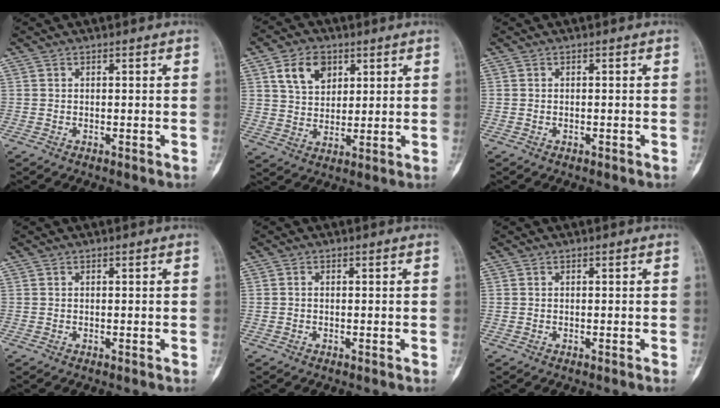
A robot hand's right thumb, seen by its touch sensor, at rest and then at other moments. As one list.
[{"total": 8.5, "force": [4.0, 6.0, 4.6], "torque": [-0.058, -0.015, 0.074]}, {"total": 0.0}, {"total": 0.0}, {"total": 0.0}, {"total": 0.0}]